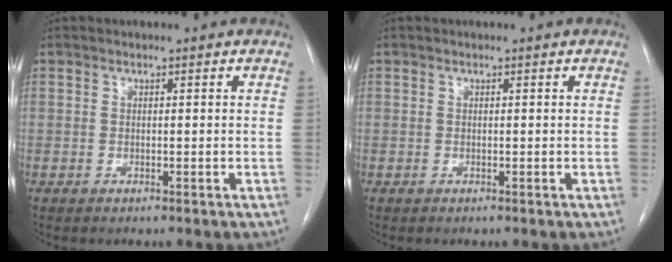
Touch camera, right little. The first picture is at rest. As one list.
[{"total": 0.0}]